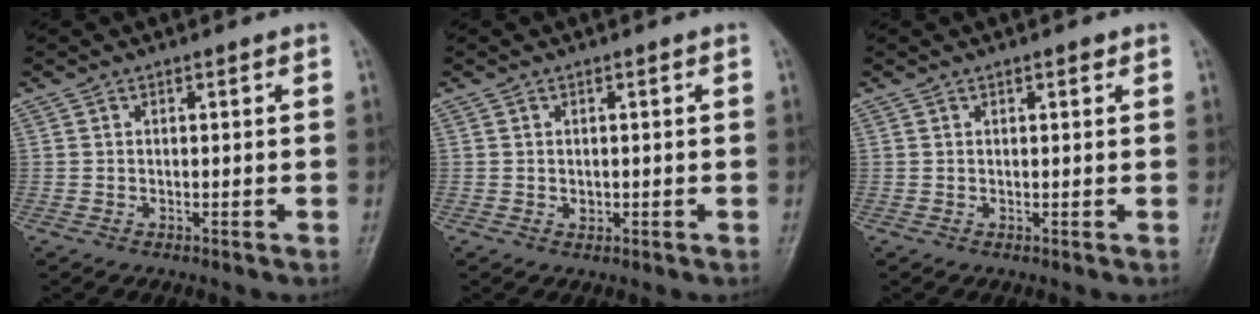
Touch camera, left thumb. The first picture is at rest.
{"total": 1.0, "force": [0.0, 0.8, 0.6], "torque": [-0.007, 0.000, 0.003]}
{"total": 1.1, "force": [0.6, 0.4, 0.7], "torque": [-0.009, -0.001, 0.008]}